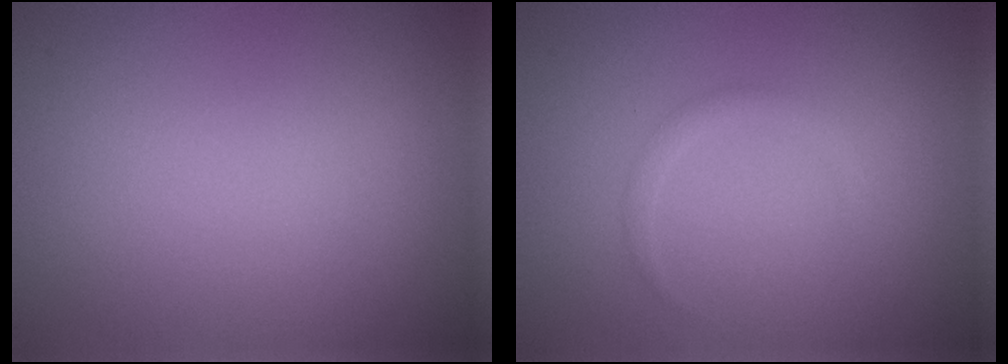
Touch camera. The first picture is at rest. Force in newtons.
{"total": 1.0, "press": 1.0, "slide": 0.0}